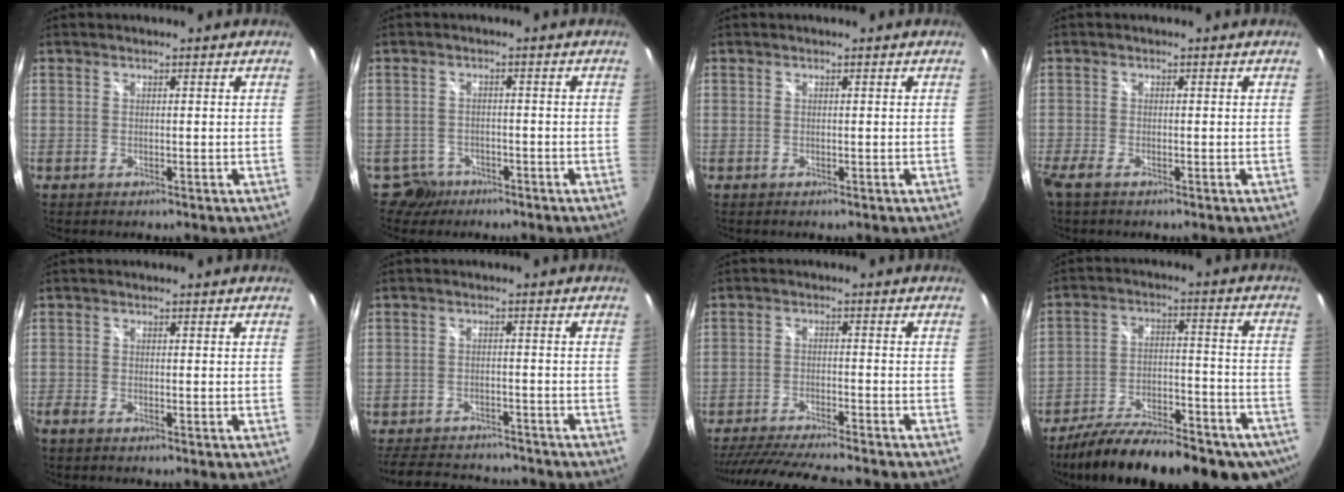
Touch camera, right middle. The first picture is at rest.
{"total": 4.0, "force": [-2.6, 3.0, 0.0], "torque": [-0.012, 0.006, -0.044]}
{"total": 0.0}
{"total": 2.4, "force": [-1.7, 0.6, 1.6], "torque": [-0.039, -0.009, -0.036]}
{"total": 1.6, "force": [-1.4, 0.4, 0.6], "torque": [-0.017, -0.005, -0.028]}
{"total": 14.2, "force": [-12.3, 5.1, 5.0], "torque": [-0.120, 0.015, -0.174]}
{"total": 17.0, "force": [-14.9, 1.9, 8.0], "torque": [-0.163, -0.022, -0.235]}
{"total": 26.4, "force": [-19.8, 8.7, 15.1], "torque": [-0.255, -0.042, -0.273]}